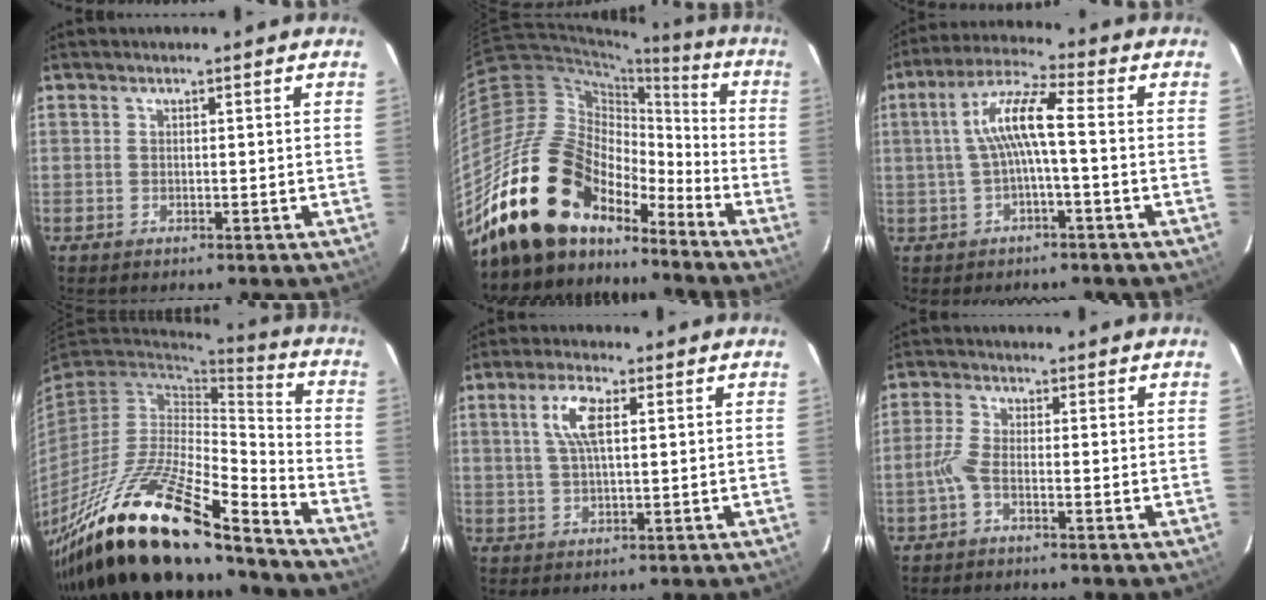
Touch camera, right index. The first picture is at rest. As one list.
[{"total": 20.4, "force": [-14.7, 11.6, 8.1], "torque": [-0.163, 0.022, -0.263]}, {"total": 7.8, "force": [-0.5, 0.8, 7.8], "torque": [-0.163, 0.018, -0.007]}, {"total": 25.6, "force": [-18.5, 5.7, 16.8], "torque": [-0.313, -0.038, -0.327]}, {"total": 6.0, "force": [2.0, 2.0, 5.3], "torque": [-0.105, 0.008, 0.038]}, {"total": 2.6, "force": [-1.3, 0.4, 2.2], "torque": [-0.060, 0.004, -0.030]}]